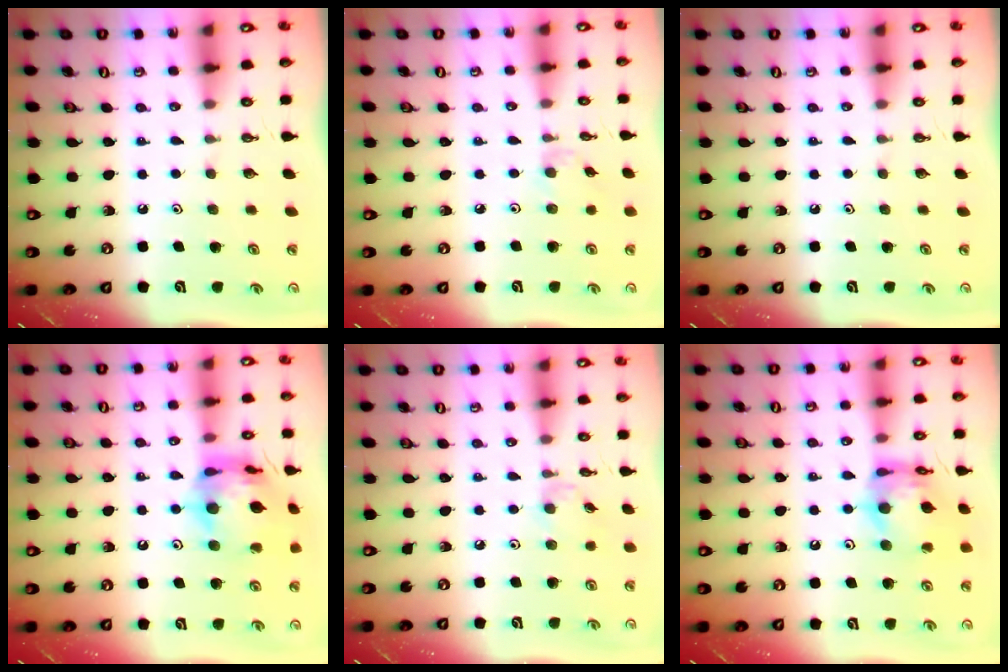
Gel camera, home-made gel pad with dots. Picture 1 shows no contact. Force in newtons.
{"total": 2.5, "press": 2.5, "slide": 0.5}
{"total": 0.0}
{"total": 16.6, "press": 16.5, "slide": 1.7}
{"total": 4.1, "press": 4.0, "slide": 0.5}
{"total": 12.1, "press": 12.1, "slide": 1.3}